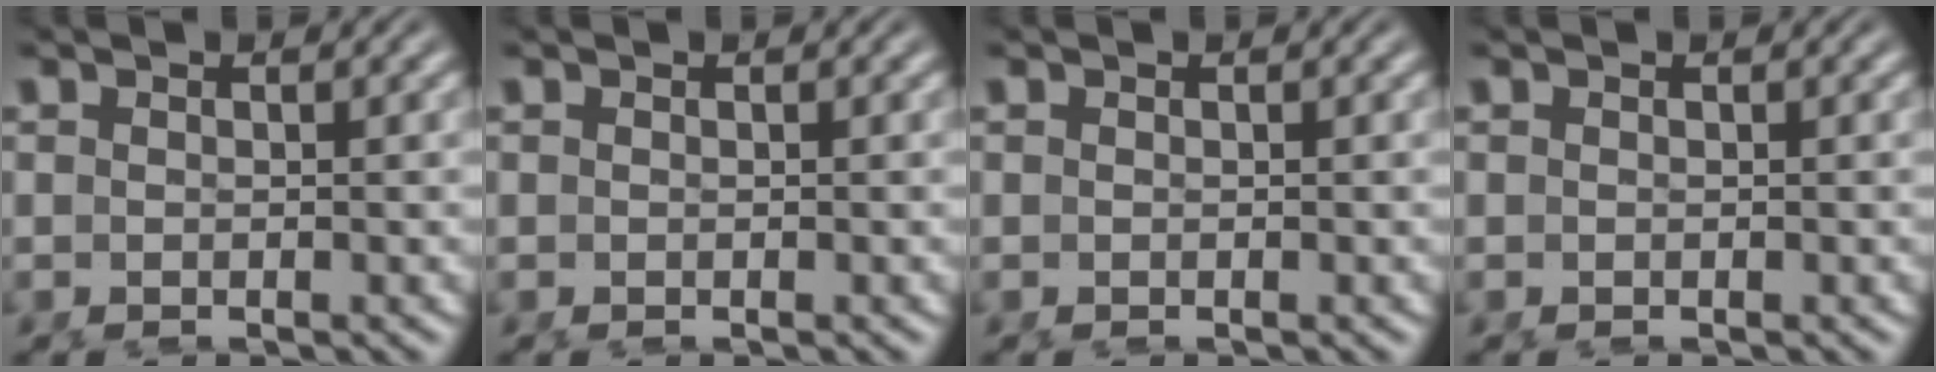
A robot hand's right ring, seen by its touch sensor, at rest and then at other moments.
{"total": 0.0}
{"total": 0.0}
{"total": 0.0}